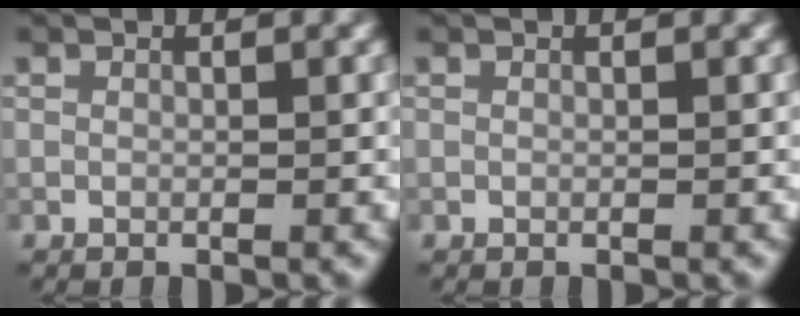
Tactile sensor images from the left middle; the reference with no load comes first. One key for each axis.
{"total": 0.0}